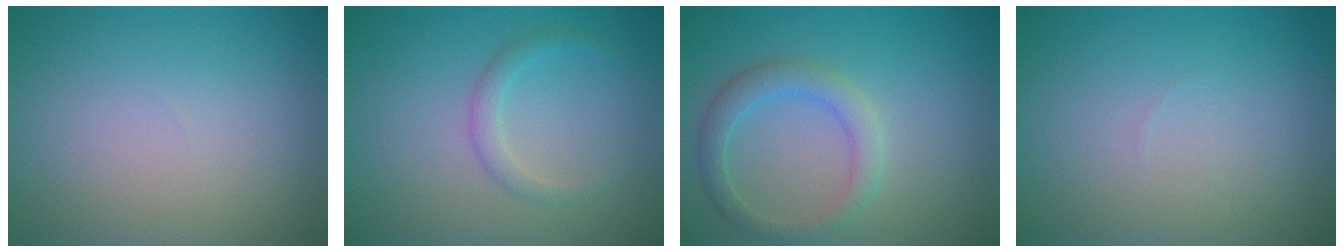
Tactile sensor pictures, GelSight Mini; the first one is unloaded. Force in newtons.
{"total": 1.5, "press": 1.5, "slide": 0.0}
{"total": 2.8, "press": 2.8, "slide": 0.1}
{"total": 0.0}